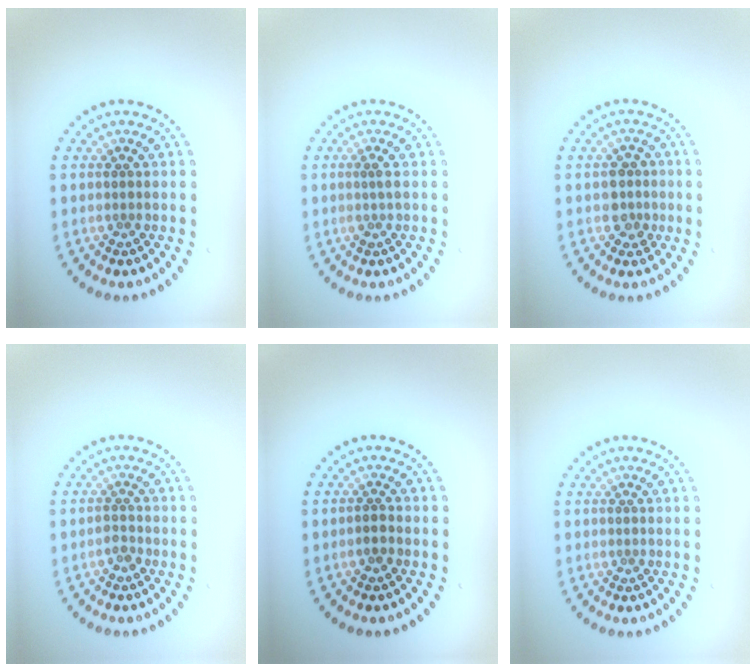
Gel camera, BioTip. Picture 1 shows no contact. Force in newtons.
{"total": 0.9, "press": 0.8, "slide": 0.5}
{"total": 2.2, "press": 2.0, "slide": 1.0}
{"total": 0.9, "press": 0.8, "slide": 0.4}
{"total": 1.0, "press": 0.9, "slide": 0.4}
{"total": 0.0}